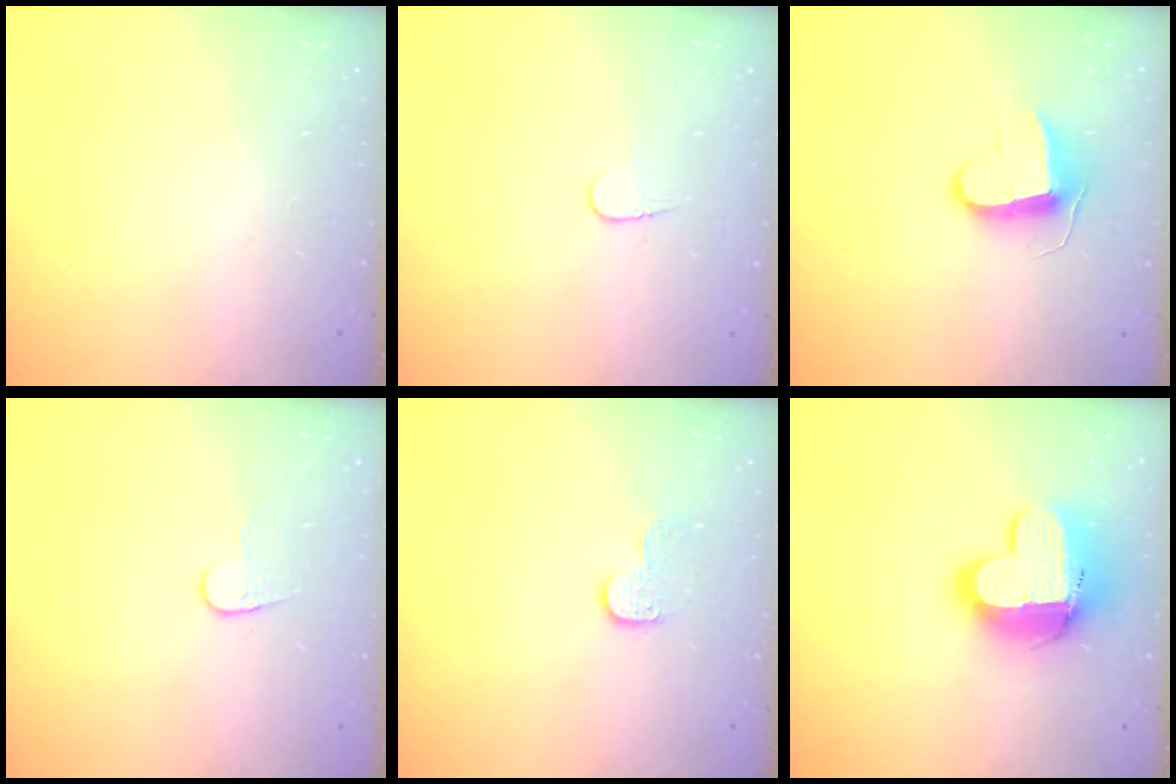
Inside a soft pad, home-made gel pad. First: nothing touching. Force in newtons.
{"total": 3.8, "press": 3.8, "slide": 0.4}
{"total": 9.6, "press": 9.6, "slide": 0.4}
{"total": 6.0, "press": 6.0, "slide": 0.4}
{"total": 6.1, "press": 6.1, "slide": 0.2}
{"total": 15.3, "press": 15.2, "slide": 1.2}